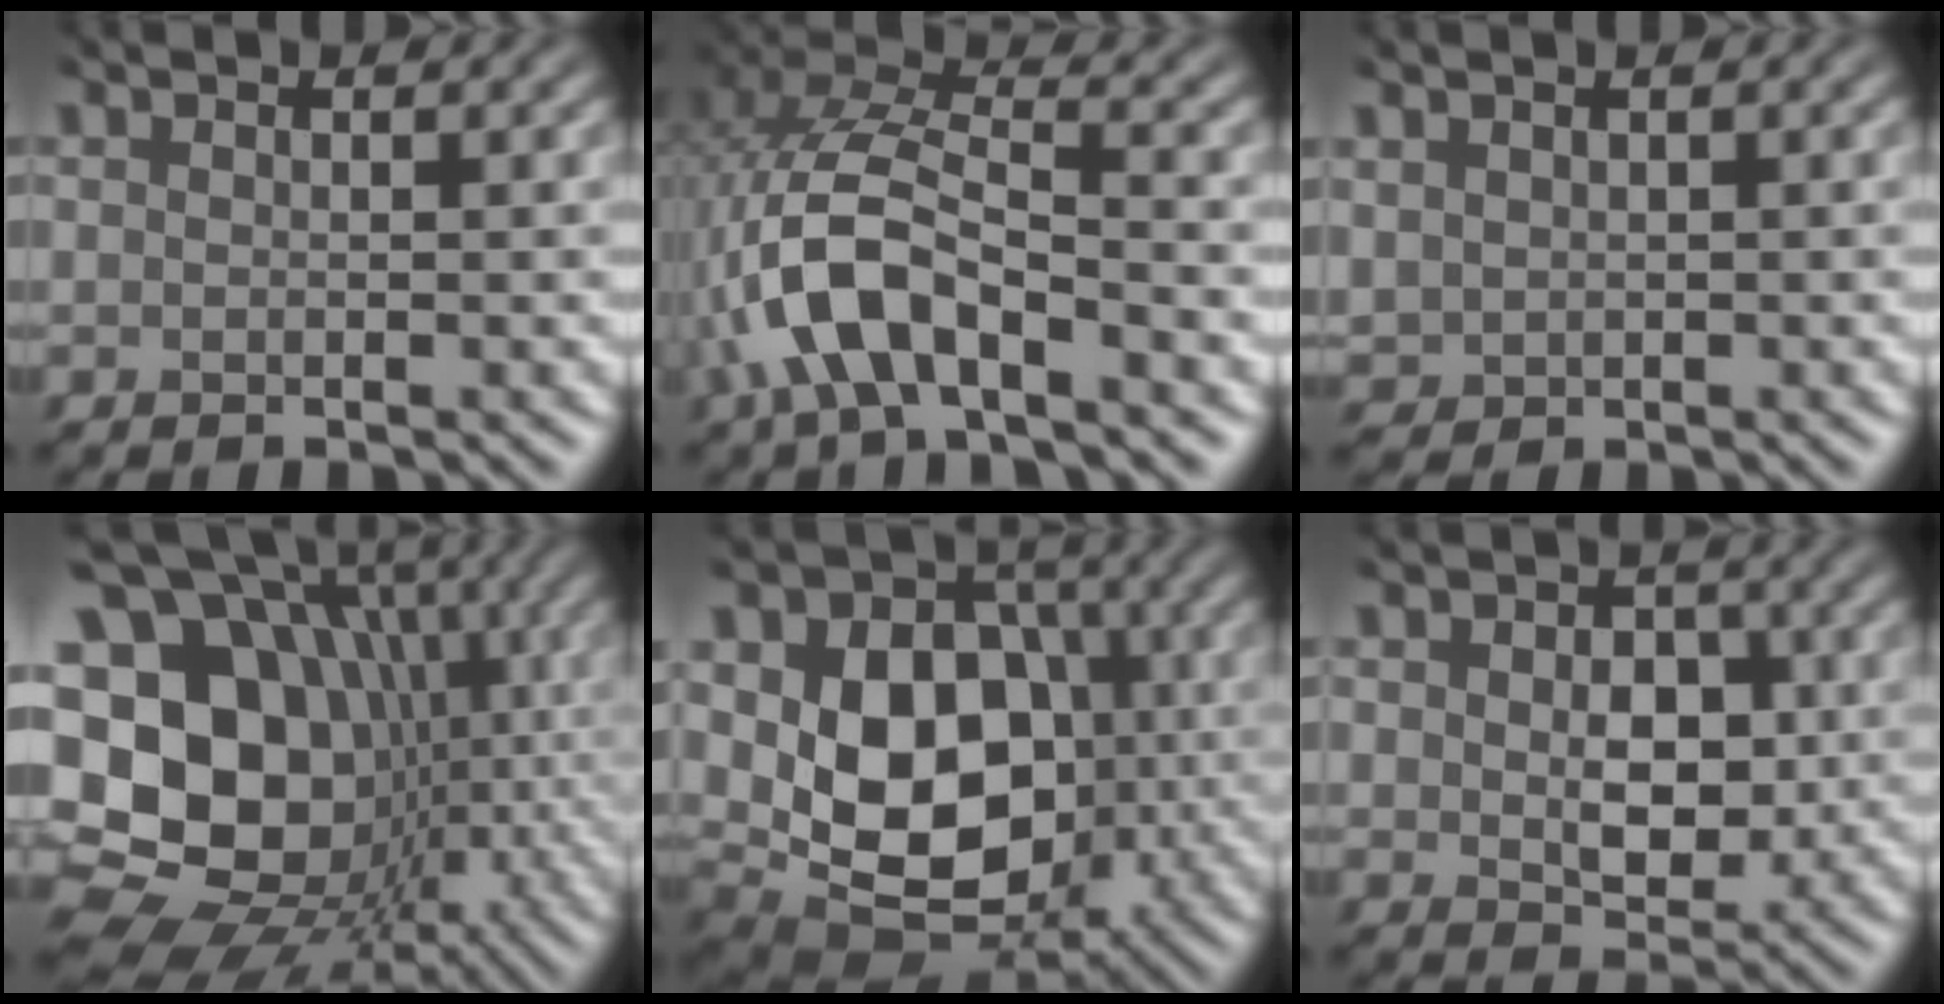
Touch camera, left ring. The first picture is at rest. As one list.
[{"total": 7.2, "force": [-5.3, 2.1, 4.5], "torque": [-0.139, -0.010, -0.075]}, {"total": 0.7, "force": [0.4, 0.5, 0.1], "torque": [-0.035, -0.002, 0.028]}, {"total": 18.9, "force": [-1.3, 16.0, 9.9], "torque": [-0.189, -0.023, -0.003]}, {"total": 10.6, "force": [-2.2, 7.9, 6.7], "torque": [-0.118, -0.019, -0.011]}, {"total": 3.6, "force": [-1.4, 2.5, 2.1], "torque": [-0.058, -0.026, 0.009]}]